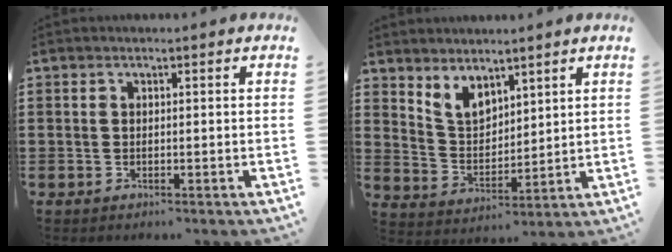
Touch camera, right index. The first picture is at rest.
{"total": 5.3, "force": [4.1, 2.7, 2.0], "torque": [-0.055, -0.007, 0.078]}